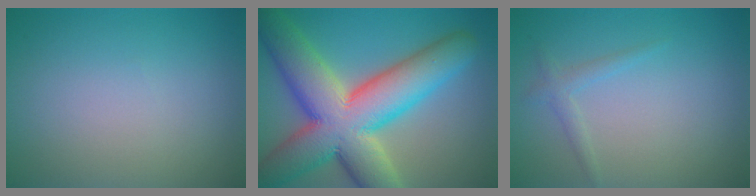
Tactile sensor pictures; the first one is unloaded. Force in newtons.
{"total": 14.2, "press": 14.2, "slide": 1.1}
{"total": 1.2, "press": 1.2, "slide": 0.0}